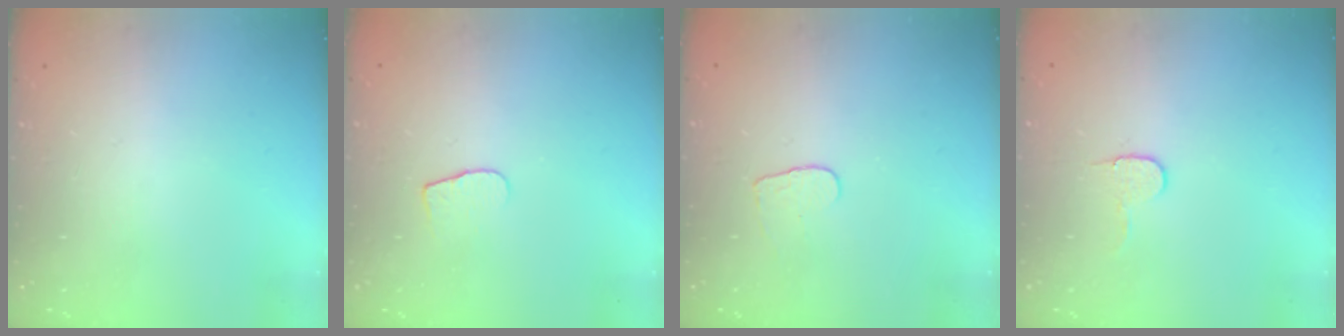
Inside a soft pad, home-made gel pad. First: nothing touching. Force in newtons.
{"total": 5.4, "press": 5.4, "slide": 0.5}
{"total": 4.4, "press": 4.4, "slide": 0.3}
{"total": 6.1, "press": 6.0, "slide": 0.5}